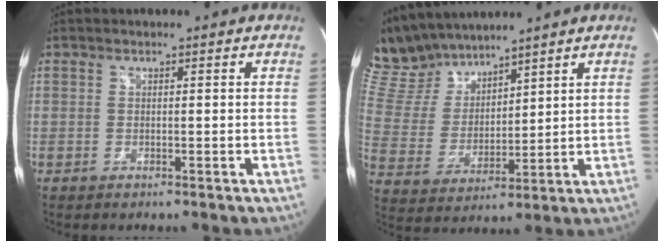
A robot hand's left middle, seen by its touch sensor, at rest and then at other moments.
{"total": 11.4, "force": [10.5, 3.3, 2.8], "torque": [-0.079, 0.018, 0.221]}